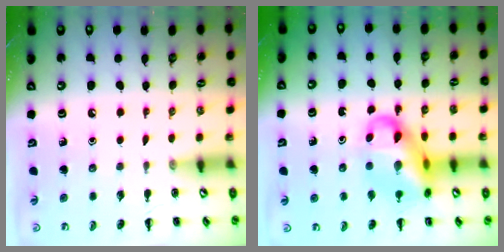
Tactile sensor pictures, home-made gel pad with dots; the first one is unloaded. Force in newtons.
{"total": 15.9, "press": 15.4, "slide": 3.8}